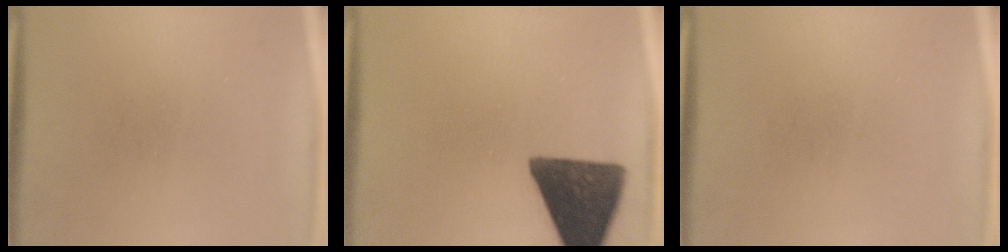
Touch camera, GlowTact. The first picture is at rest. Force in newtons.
{"total": 14.2}
{"total": 0.0}